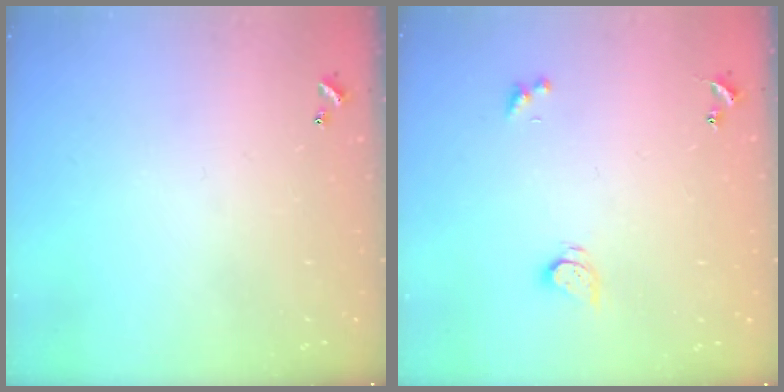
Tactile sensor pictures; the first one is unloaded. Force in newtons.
{"total": 2.6, "press": 2.6, "slide": 0.2}